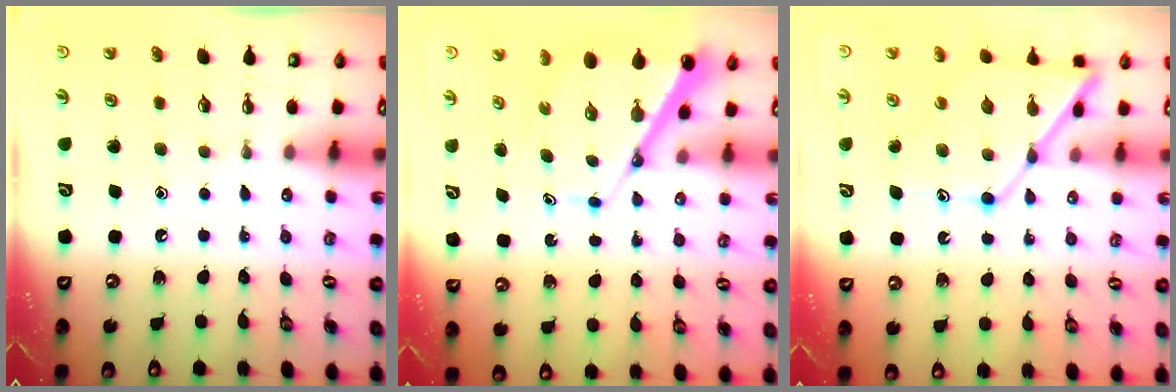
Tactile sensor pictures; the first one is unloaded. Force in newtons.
{"total": 9.6, "press": 9.6, "slide": 0.9}
{"total": 13.8, "press": 13.8, "slide": 1.2}